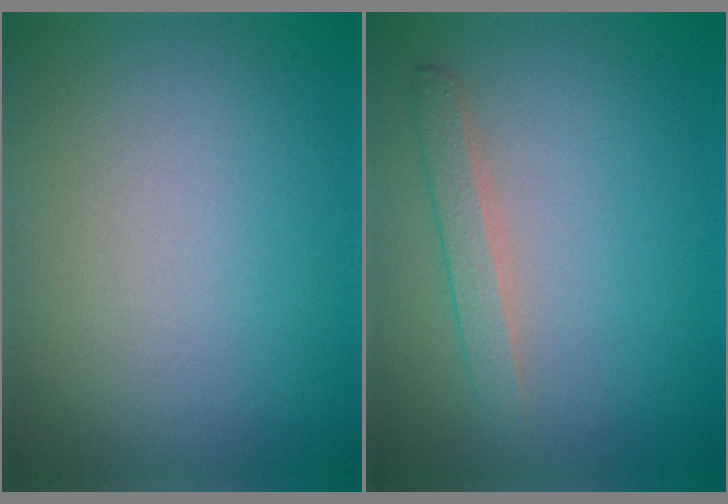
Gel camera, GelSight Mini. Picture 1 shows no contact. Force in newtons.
{"total": 1.7, "press": 1.7, "slide": 0.0}